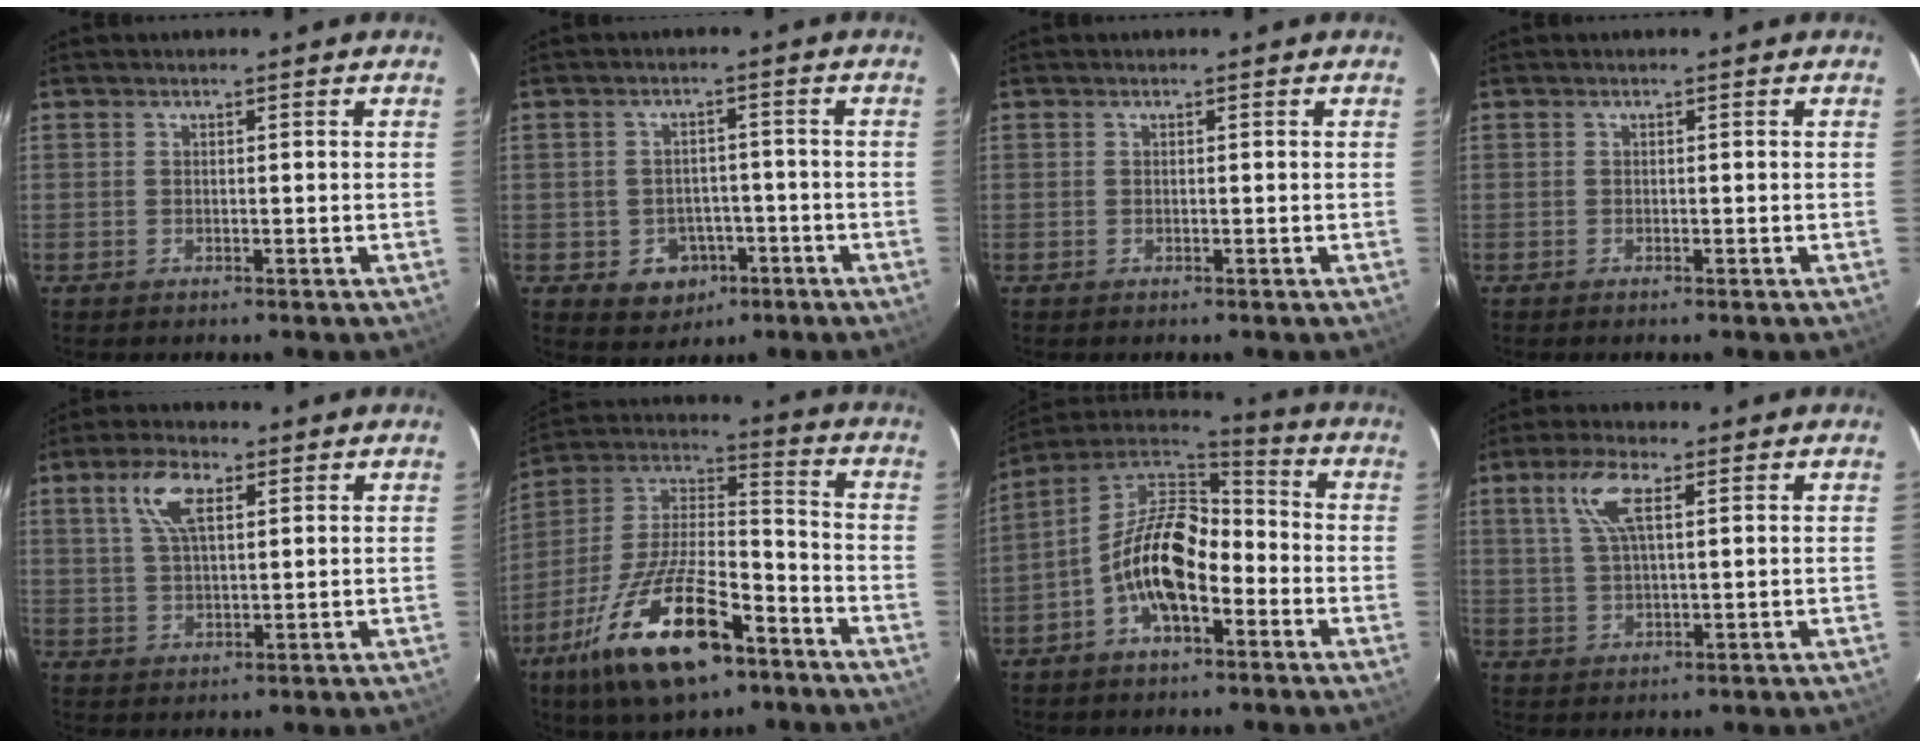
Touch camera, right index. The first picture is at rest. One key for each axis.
{"total": 6.5, "fx": -2.8, "fy": 5.6, "fz": 1.8, "tx": -0.044, "ty": 0.019, "tz": -0.017}
{"total": 0.0}
{"total": 0.0}
{"total": 7.2, "fx": 3.1, "fy": 3.0, "fz": 5.7, "tx": -0.112, "ty": 0.015, "tz": 0.059}
{"total": 22.1, "fx": -12.5, "fy": 8.3, "fz": 16.3, "tx": -0.323, "ty": -0.023, "tz": -0.218}
{"total": 13.4, "fx": -4.7, "fy": 6.7, "fz": 10.6, "tx": -0.205, "ty": 0.020, "tz": -0.094}
{"total": 7.0, "fx": 2.8, "fy": 2.3, "fz": 6.0, "tx": -0.121, "ty": 0.013, "tz": 0.055}